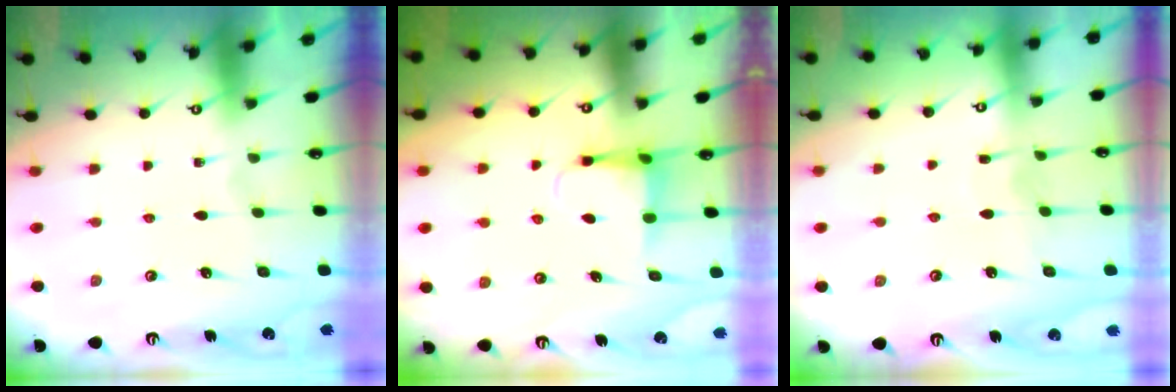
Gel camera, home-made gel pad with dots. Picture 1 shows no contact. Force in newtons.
{"total": 4.3, "press": 4.3, "slide": 0.1}
{"total": 4.7, "press": 4.7, "slide": 0.5}